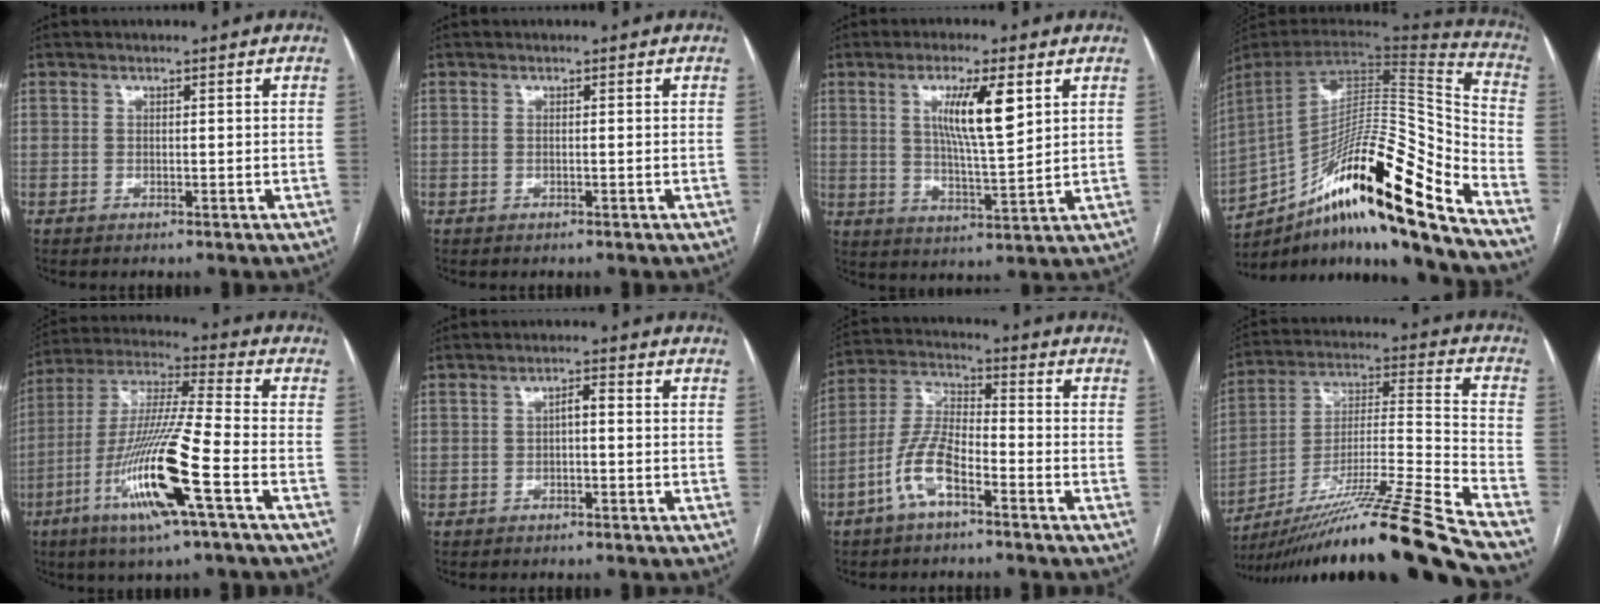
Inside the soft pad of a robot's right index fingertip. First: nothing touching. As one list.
[{"total": 0.0}, {"total": 9.2, "force": [3.4, 1.0, 8.5], "torque": [-0.151, -0.005, 0.061]}, {"total": 26.8, "force": [-16.9, 1.9, 20.8], "torque": [-0.310, 0.007, -0.291]}, {"total": 17.2, "force": [-7.1, 0.2, 15.7], "torque": [-0.324, -0.018, -0.134]}, {"total": 1.9, "force": [-0.2, 0.6, 1.8], "torque": [-0.029, 0.007, -0.004]}, {"total": 8.8, "force": [-4.7, 2.5, 7.0], "torque": [-0.159, 0.011, -0.094]}, {"total": 25.2, "force": [-19.7, -2.6, 15.6], "torque": [-0.228, -0.020, -0.341]}]